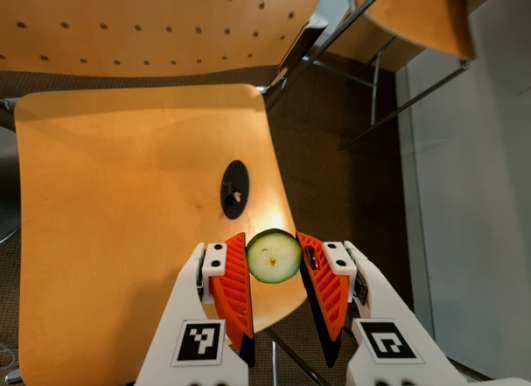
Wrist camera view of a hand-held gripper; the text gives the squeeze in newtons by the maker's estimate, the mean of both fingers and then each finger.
{"total": 7.8, "left": 7.4, "right": 8.1}